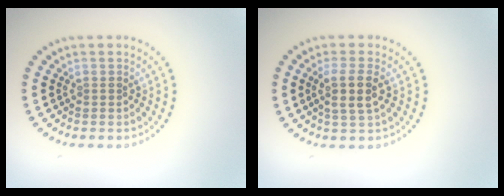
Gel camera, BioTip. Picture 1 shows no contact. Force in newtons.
{"total": 2.9, "press": 2.6, "slide": 1.1}